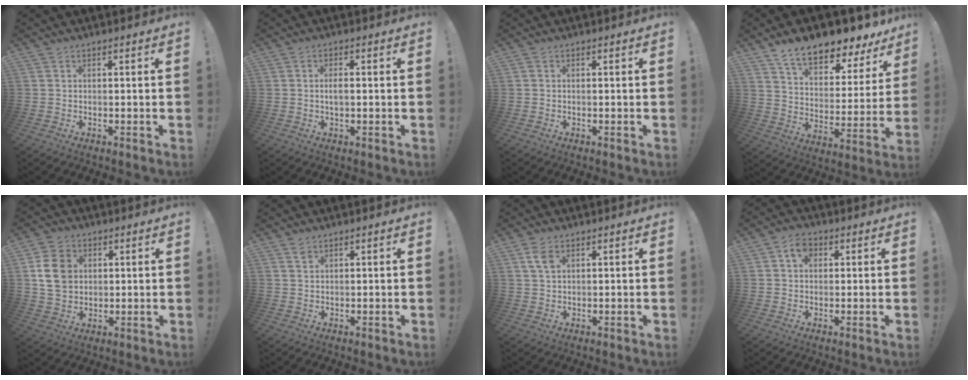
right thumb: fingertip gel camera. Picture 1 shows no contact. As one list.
[{"total": 2.3, "force": [-0.2, 0.8, 2.2], "torque": [-0.033, 0.001, -0.006]}, {"total": 0.0}, {"total": 13.2, "force": [10.8, 4.4, 6.2], "torque": [-0.101, -0.091, 0.186]}, {"total": 10.6, "force": [2.2, 8.7, 5.5], "torque": [-0.088, 0.001, 0.045]}, {"total": 1.5, "force": [1.1, 0.8, 0.6], "torque": [0.000, -0.005, 0.018]}, {"total": 4.1, "force": [1.8, 2.2, 3.0], "torque": [-0.049, -0.002, 0.032]}, {"total": 5.5, "force": [1.7, 4.0, 3.3], "torque": [-0.049, 0.004, 0.030]}]